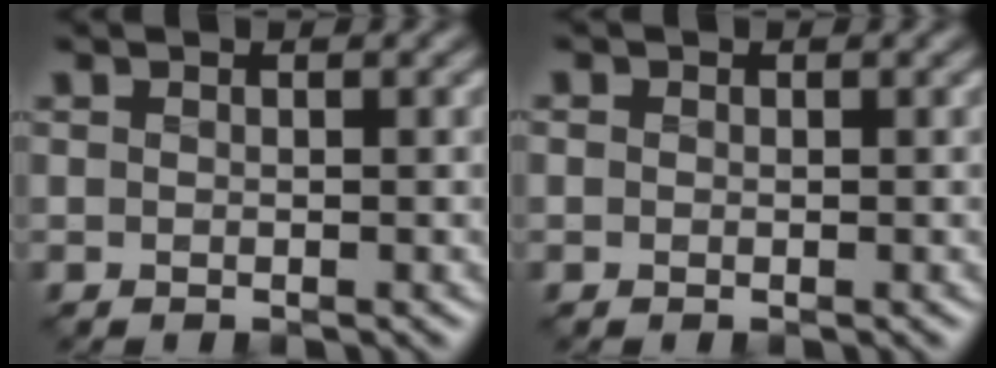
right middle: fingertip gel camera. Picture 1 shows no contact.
{"total": 0.5, "force": [-0.1, 0.5, 0.1], "torque": [0.002, -0.003, -0.005]}